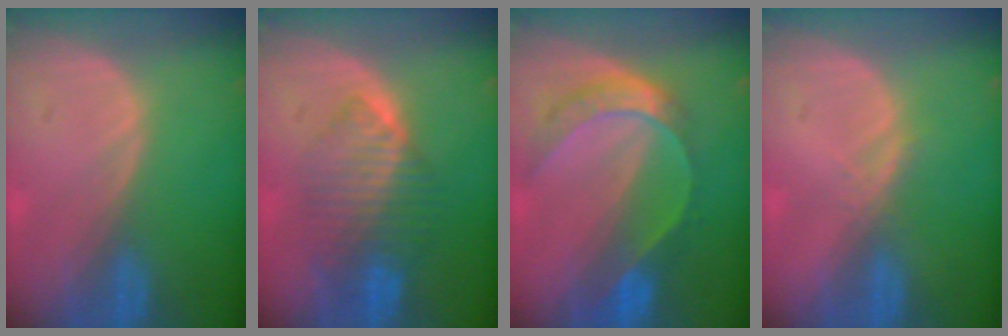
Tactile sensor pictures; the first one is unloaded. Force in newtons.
{"total": 7.5, "press": 7.3, "slide": 1.6}
{"total": 7.9, "press": 6.5, "slide": 4.4}
{"total": 1.5, "press": 1.3, "slide": 0.8}